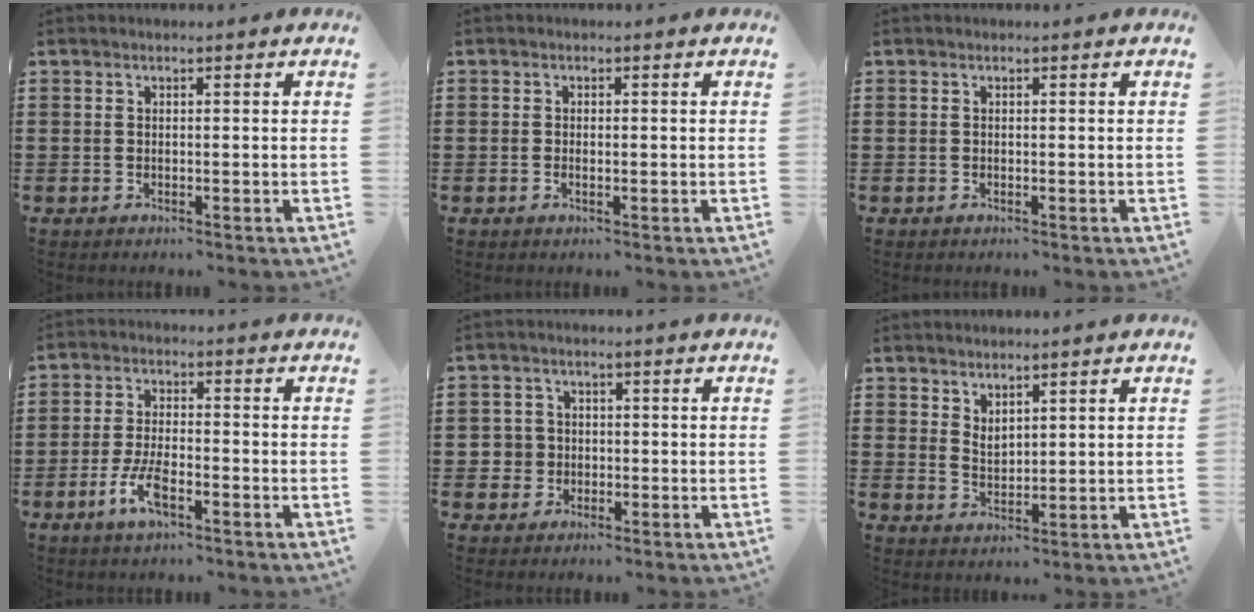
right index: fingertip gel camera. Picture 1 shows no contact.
{"total": 0.9, "force": [-0.1, 0.4, 0.8], "torque": [-0.016, 0.000, -0.002]}
{"total": 0.0}
{"total": 5.7, "force": [-2.8, 2.1, 4.5], "torque": [-0.107, -0.005, -0.057]}
{"total": 3.1, "force": [-0.7, 3.0, 0.8], "torque": [-0.038, 0.002, -0.019]}
{"total": 2.3, "force": [2.2, 0.8, 0.3], "torque": [-0.011, 0.001, 0.041]}